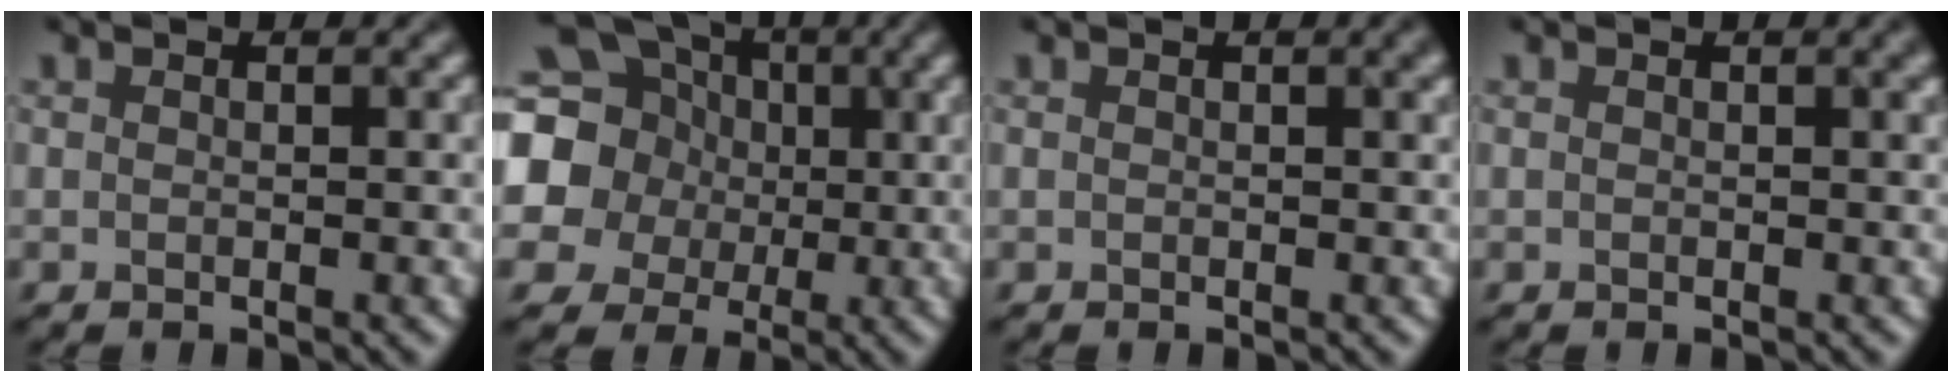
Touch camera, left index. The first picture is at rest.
{"total": 16.2, "force": [1.8, 14.9, 6.0], "torque": [-0.162, 0.019, 0.000]}
{"total": 2.0, "force": [0.8, 0.9, 1.6], "torque": [0.001, 0.010, 0.000]}
{"total": 1.6, "force": [0.7, 0.7, 1.2], "torque": [-0.001, 0.009, 0.001]}